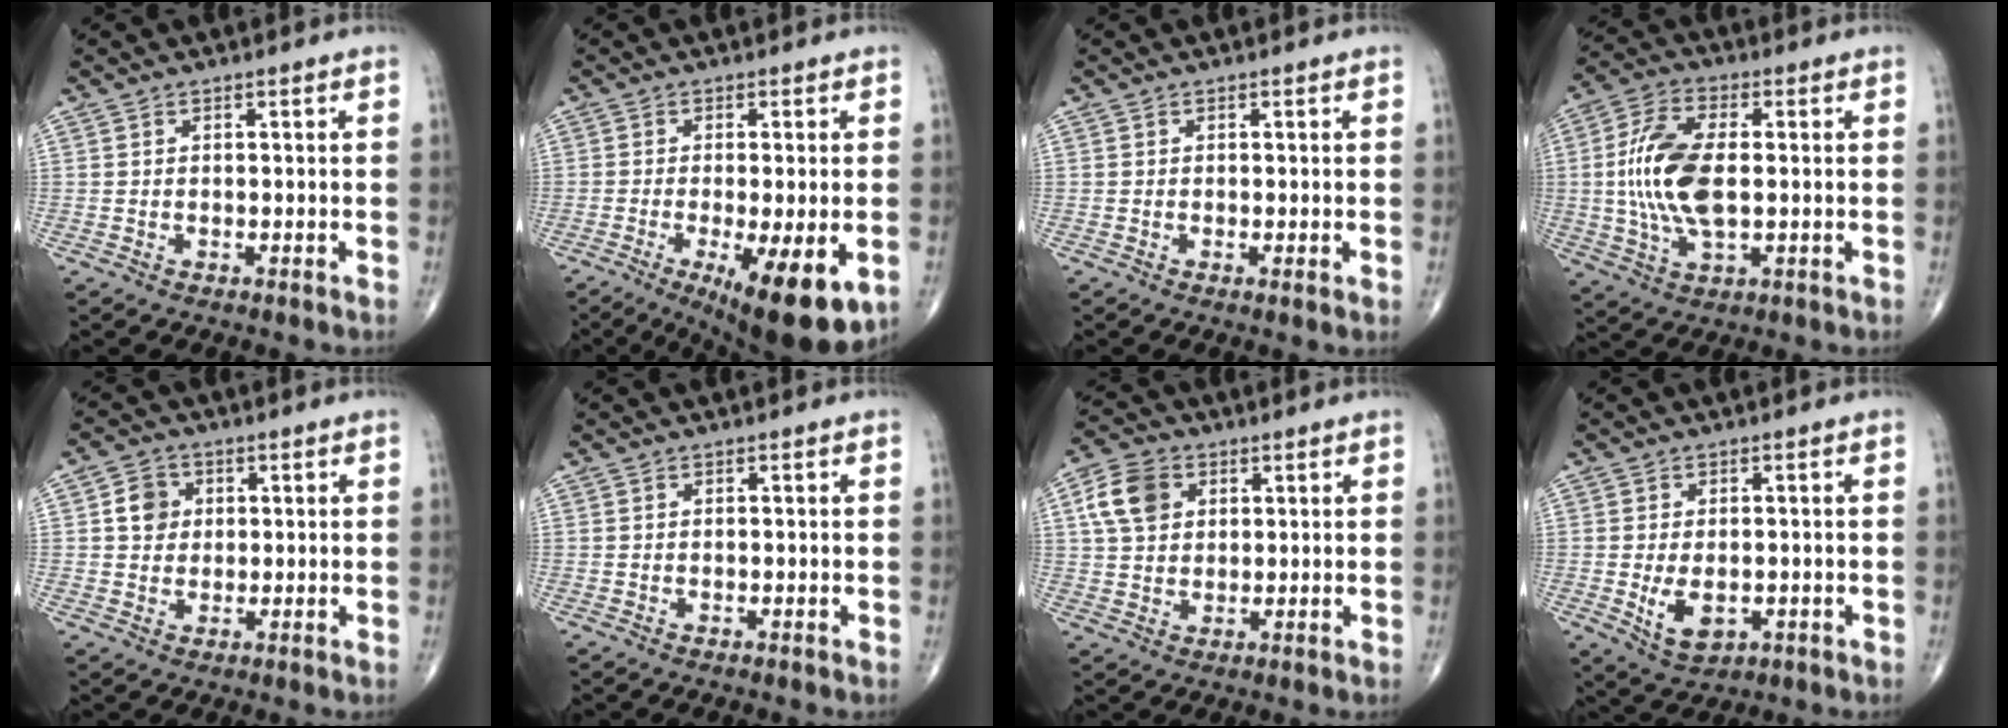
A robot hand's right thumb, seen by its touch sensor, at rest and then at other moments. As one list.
[{"total": 14.2, "force": [-5.1, 4.0, 12.7], "torque": [-0.164, -0.019, -0.065]}, {"total": 1.0, "force": [-0.1, 0.1, 1.0], "torque": [-0.022, -0.005, -0.004]}, {"total": 13.6, "force": [0.2, 6.8, 11.8], "torque": [-0.249, 0.007, 0.001]}, {"total": 4.9, "force": [0.9, 4.3, 2.1], "torque": [-0.016, 0.001, 0.011]}, {"total": 0.0}, {"total": 8.5, "force": [2.7, 6.3, 5.0], "torque": [-0.084, 0.002, 0.047]}, {"total": 6.1, "force": [-1.2, 3.7, 4.7], "torque": [-0.073, -0.009, -0.010]}]